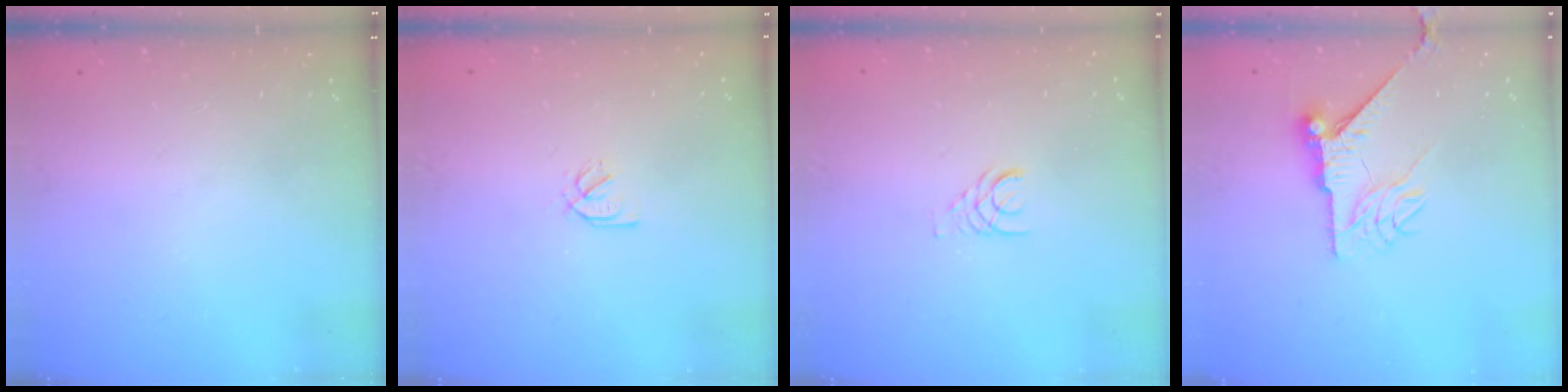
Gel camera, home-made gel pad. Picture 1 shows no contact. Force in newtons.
{"total": 2.1, "press": 2.0, "slide": 0.7}
{"total": 1.7, "press": 1.7, "slide": 0.2}
{"total": 8.6, "press": 8.6, "slide": 0.5}